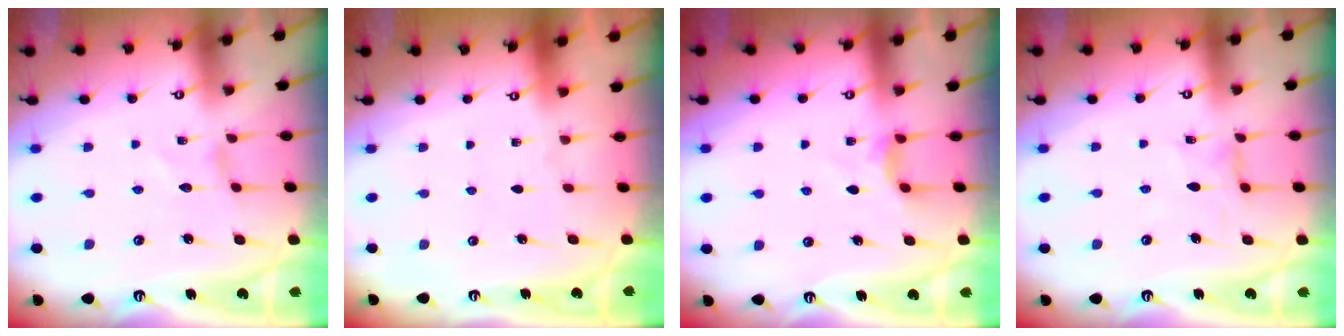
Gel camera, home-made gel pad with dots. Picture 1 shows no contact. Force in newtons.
{"total": 0.0}
{"total": 2.8, "press": 2.8, "slide": 0.5}
{"total": 1.0, "press": 1.0, "slide": 0.1}